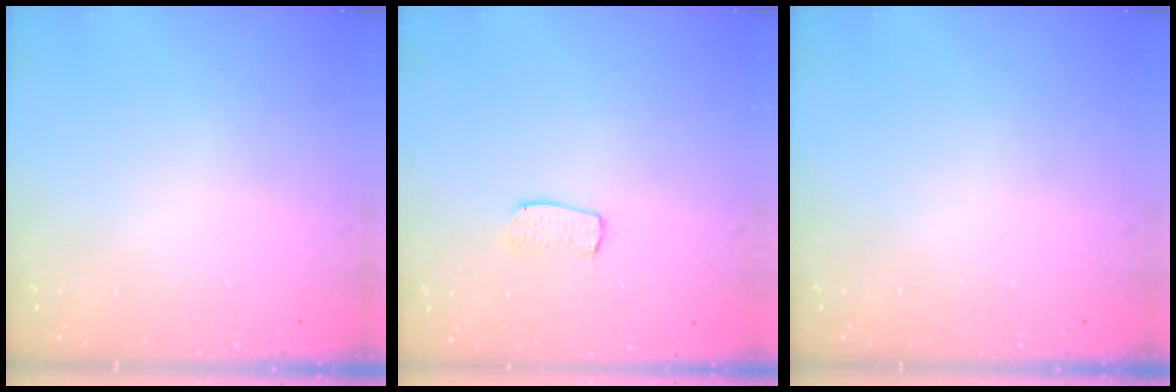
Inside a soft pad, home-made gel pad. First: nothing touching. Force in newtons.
{"total": 6.1, "press": 6.1, "slide": 0.3}
{"total": 0.0}